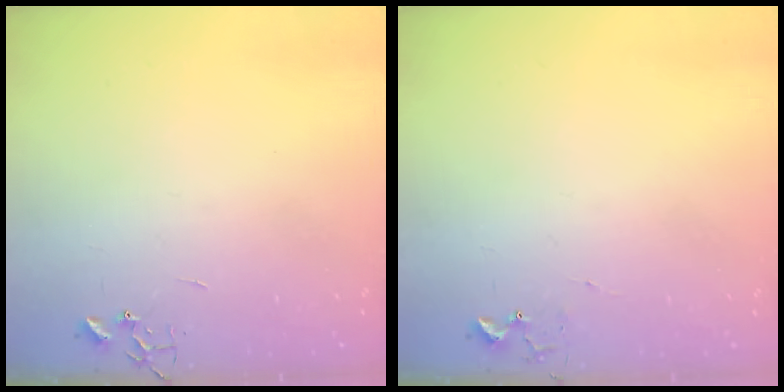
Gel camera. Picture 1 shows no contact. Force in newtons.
{"total": 5.4, "press": 5.4, "slide": 0.7}